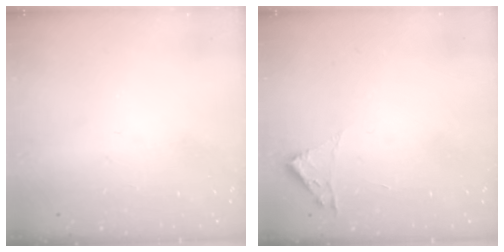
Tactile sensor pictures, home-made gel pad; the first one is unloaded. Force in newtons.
{"total": 1.8, "press": 1.8, "slide": 0.2}